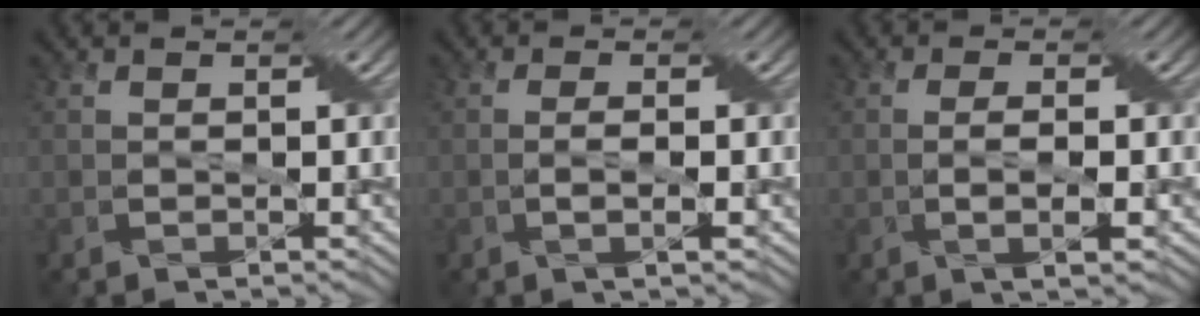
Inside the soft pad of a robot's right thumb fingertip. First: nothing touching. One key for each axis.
{"total": 1.8, "fx": -0.4, "fy": 0.2, "fz": 1.7, "tx": -0.034, "ty": 0.005, "tz": -0.010}
{"total": 2.8, "fx": -0.5, "fy": 0.5, "fz": 2.7, "tx": -0.053, "ty": 0.004, "tz": -0.010}